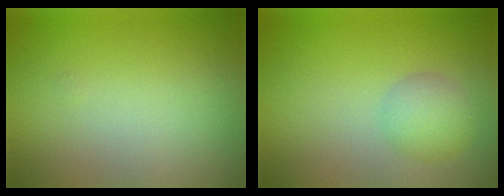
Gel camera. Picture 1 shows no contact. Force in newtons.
{"total": 2.5, "press": 2.5, "slide": 0.1}